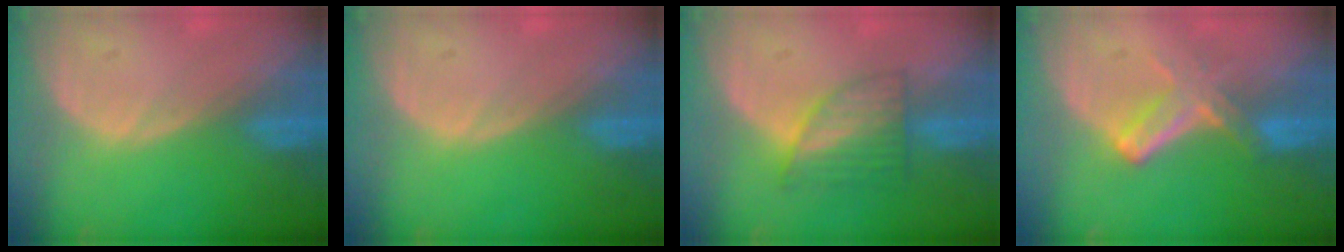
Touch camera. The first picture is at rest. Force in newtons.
{"total": 0.0}
{"total": 6.0, "press": 5.6, "slide": 2.2}
{"total": 5.8, "press": 5.4, "slide": 2.1}